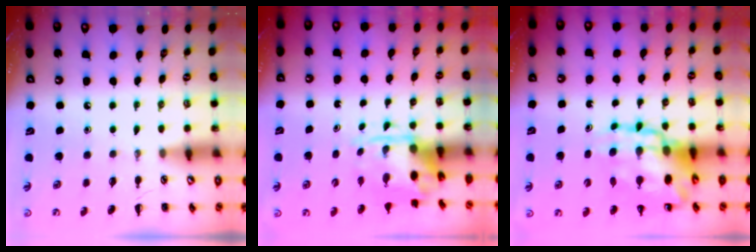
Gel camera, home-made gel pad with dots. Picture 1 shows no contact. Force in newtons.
{"total": 3.8, "press": 3.7, "slide": 0.9}
{"total": 14.9, "press": 14.3, "slide": 4.1}